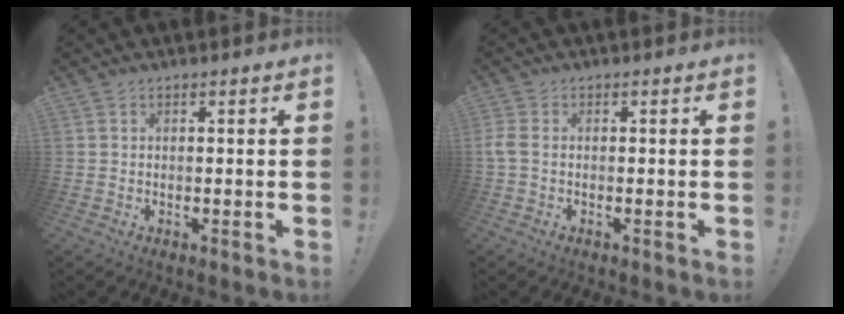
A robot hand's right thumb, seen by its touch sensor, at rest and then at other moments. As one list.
[{"total": 2.7, "force": [-0.1, 1.4, 2.3], "torque": [-0.052, 0.004, -0.001]}]